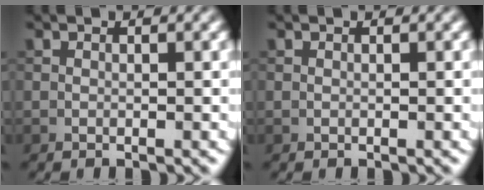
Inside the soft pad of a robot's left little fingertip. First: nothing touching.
{"total": 0.0}